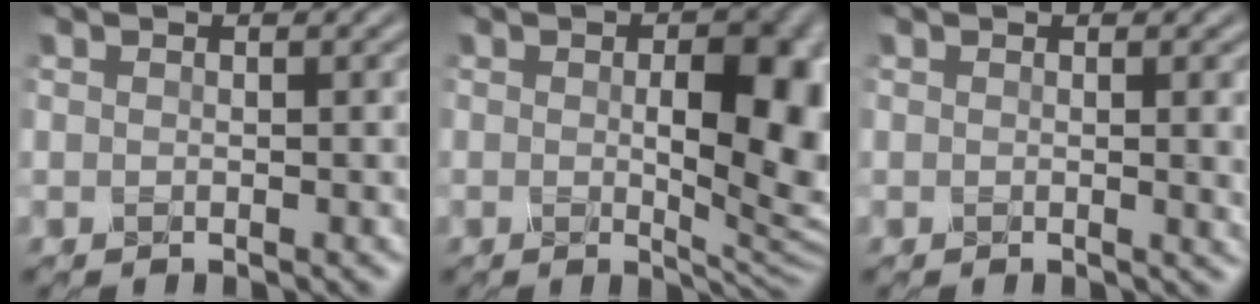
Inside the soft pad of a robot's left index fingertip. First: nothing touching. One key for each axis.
{"total": 8.5, "fx": 0.4, "fy": 4.0, "fz": 7.5, "tx": -0.109, "ty": -0.010, "tz": 0.013}
{"total": 1.8, "fx": 0.6, "fy": 0.5, "fz": 1.6, "tx": -0.030, "ty": -0.003, "tz": 0.013}